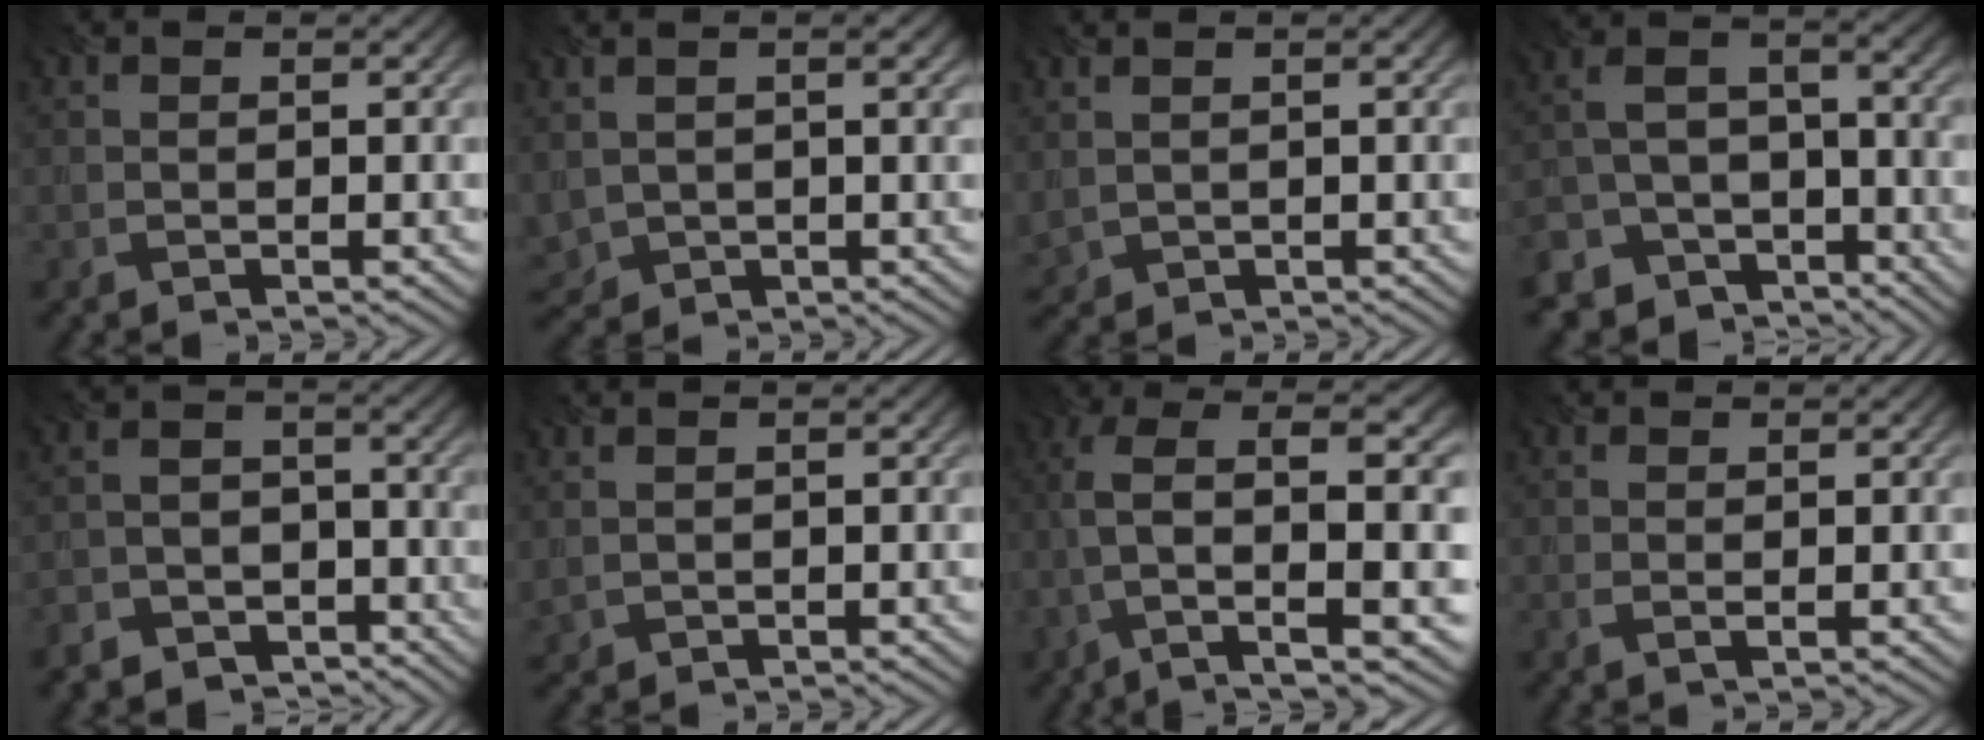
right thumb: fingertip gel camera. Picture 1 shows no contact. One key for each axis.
{"total": 4.4, "fx": 1.3, "fy": 3.0, "fz": 3.0, "tx": -0.081, "ty": -0.008, "tz": 0.030}
{"total": 2.2, "fx": 1.1, "fy": 1.2, "fz": 1.5, "tx": -0.042, "ty": 0.002, "tz": 0.028}
{"total": 9.2, "fx": -6.8, "fy": 5.3, "fz": 3.1, "tx": -0.067, "ty": -0.007, "tz": -0.122}
{"total": 6.6, "fx": -5.1, "fy": 3.8, "fz": 1.8, "tx": -0.032, "ty": -0.005, "tz": -0.090}
{"total": 1.0, "fx": 0.6, "fy": 0.6, "fz": 0.5, "tx": -0.018, "ty": -0.001, "tz": 0.018}
{"total": 12.2, "fx": 2.3, "fy": 3.6, "fz": 11.5, "tx": -0.221, "ty": 0.011, "tz": 0.048}
{"total": 0.8, "fx": 0.2, "fy": 0.2, "fz": 0.7, "tx": -0.018, "ty": 0.000, "tz": 0.003}